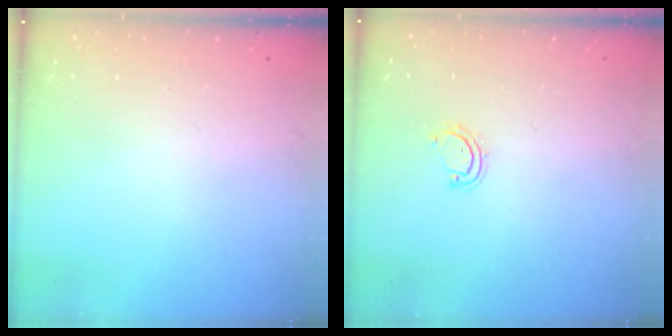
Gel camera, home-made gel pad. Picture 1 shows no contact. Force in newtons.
{"total": 3.3, "press": 3.3, "slide": 0.2}